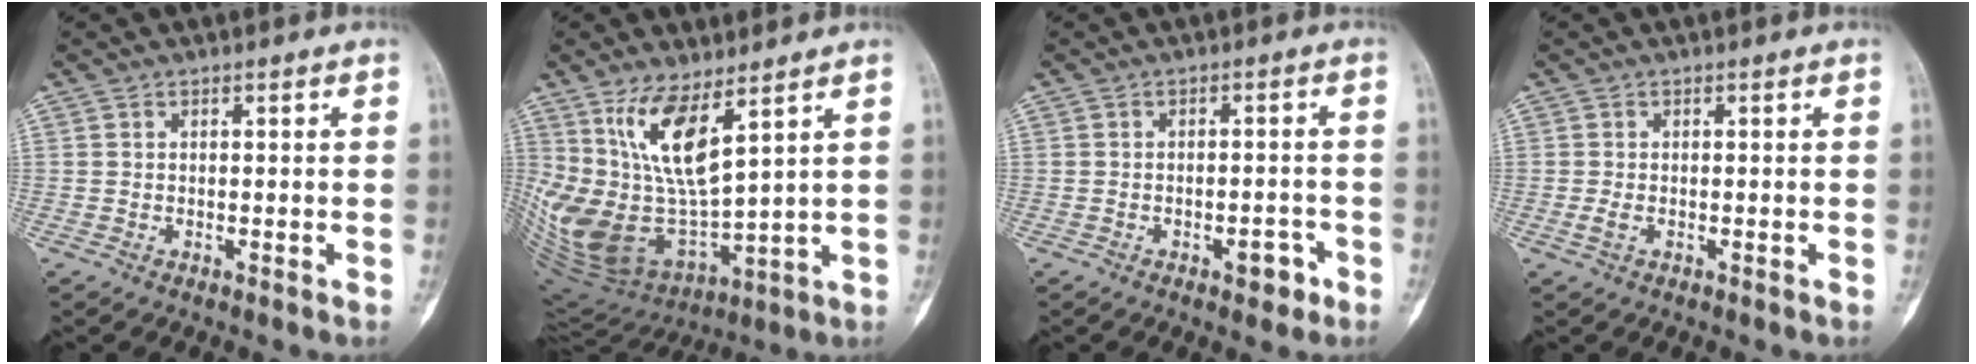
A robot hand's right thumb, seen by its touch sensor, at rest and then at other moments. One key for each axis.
{"total": 19.8, "fx": 7.5, "fy": 8.0, "fz": 16.5, "tx": -0.330, "ty": -0.053, "tz": 0.169}
{"total": 3.6, "fx": -2.0, "fy": 1.8, "fz": 2.5, "tx": -0.020, "ty": 0.017, "tz": -0.023}
{"total": 1.4, "fx": -0.4, "fy": 0.7, "fz": 1.1, "tx": -0.030, "ty": -0.003, "tz": -0.010}